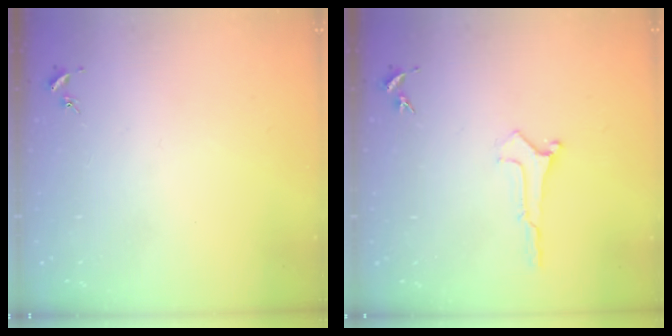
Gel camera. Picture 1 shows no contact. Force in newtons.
{"total": 0.0}